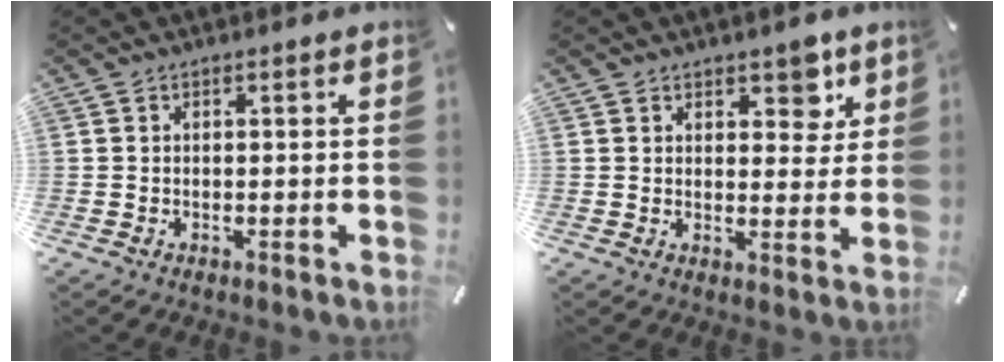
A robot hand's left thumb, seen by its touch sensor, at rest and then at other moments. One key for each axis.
{"total": 4.9, "fx": 3.3, "fy": 3.0, "fz": 2.1, "tx": -0.005, "ty": -0.019, "tz": 0.048}